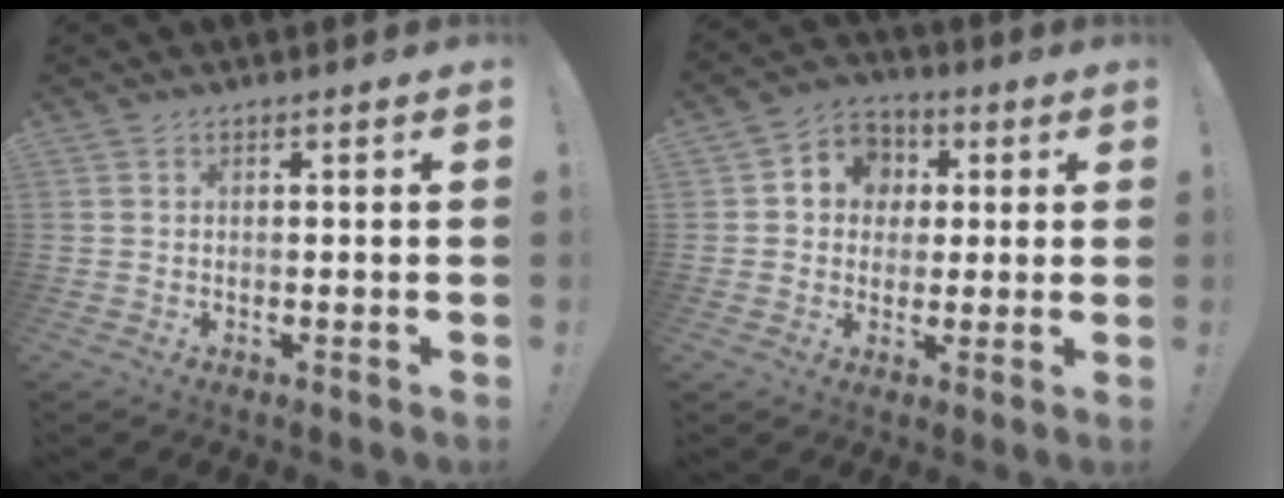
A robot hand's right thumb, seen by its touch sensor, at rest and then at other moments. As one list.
[{"total": 7.9, "force": [0.4, 7.5, 2.6], "torque": [-0.030, 0.002, 0.015]}]